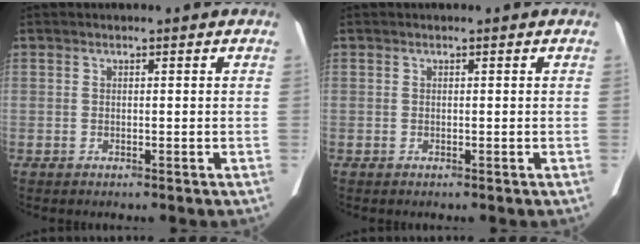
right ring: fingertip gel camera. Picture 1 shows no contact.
{"total": 0.0}